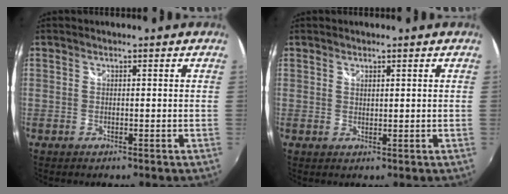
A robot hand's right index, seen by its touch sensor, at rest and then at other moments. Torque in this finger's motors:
{"motor_torque": [-0.10, 0.06, -0.03, -0.01]}